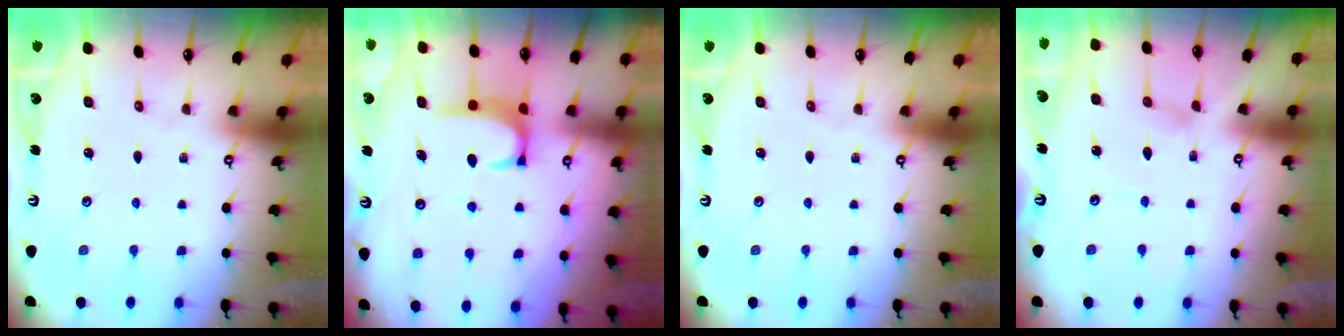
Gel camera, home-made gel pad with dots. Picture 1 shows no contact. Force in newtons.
{"total": 2.8, "press": 2.8, "slide": 0.3}
{"total": 0.0}
{"total": 0.0}